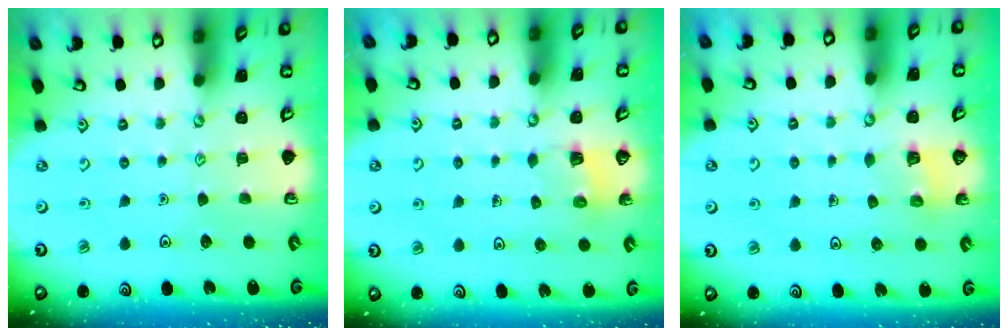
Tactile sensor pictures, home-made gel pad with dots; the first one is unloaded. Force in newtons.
{"total": 2.6, "press": 2.6, "slide": 0.3}
{"total": 3.7, "press": 3.6, "slide": 0.2}